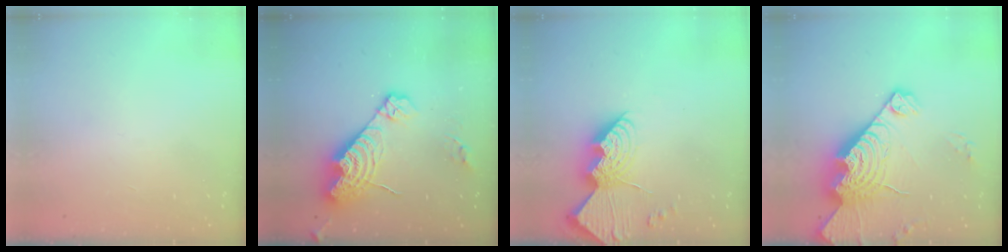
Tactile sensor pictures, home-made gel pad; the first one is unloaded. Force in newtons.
{"total": 16.2, "press": 16.1, "slide": 1.3}
{"total": 15.8, "press": 15.8, "slide": 1.3}
{"total": 21.7, "press": 21.6, "slide": 2.0}